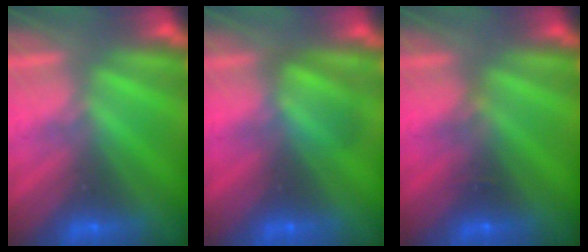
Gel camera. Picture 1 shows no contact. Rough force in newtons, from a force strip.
{"total": 2.4}
{"total": 2.4}